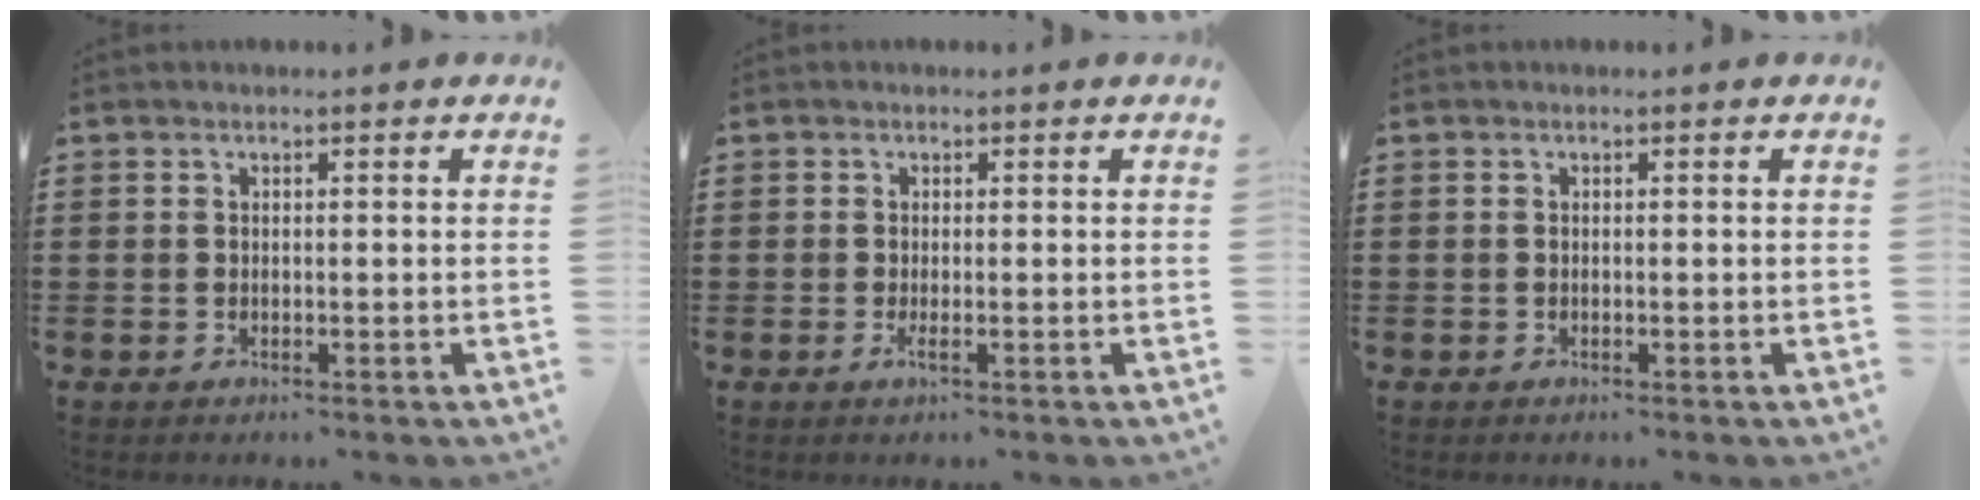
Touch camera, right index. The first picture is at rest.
{"total": 1.2, "force": [-0.4, 0.0, 1.1], "torque": [-0.029, -0.009, -0.008]}
{"total": 0.0}